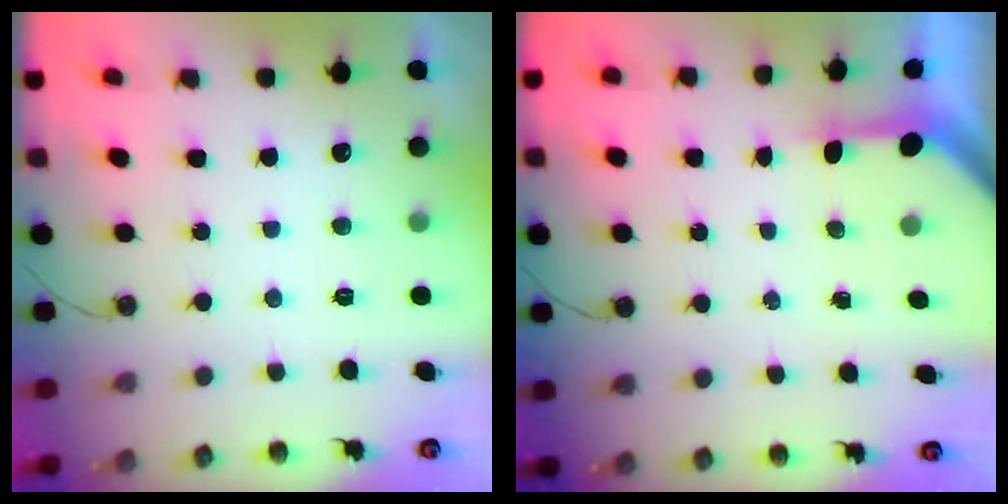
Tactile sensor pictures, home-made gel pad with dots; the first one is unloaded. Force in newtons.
{"total": 3.5, "press": 3.5, "slide": 0.4}